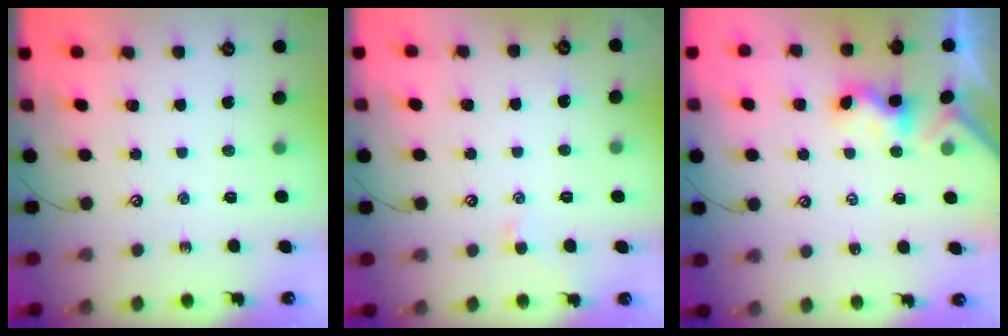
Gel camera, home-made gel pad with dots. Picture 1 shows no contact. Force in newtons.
{"total": 0.0}
{"total": 2.4, "press": 2.3, "slide": 0.3}